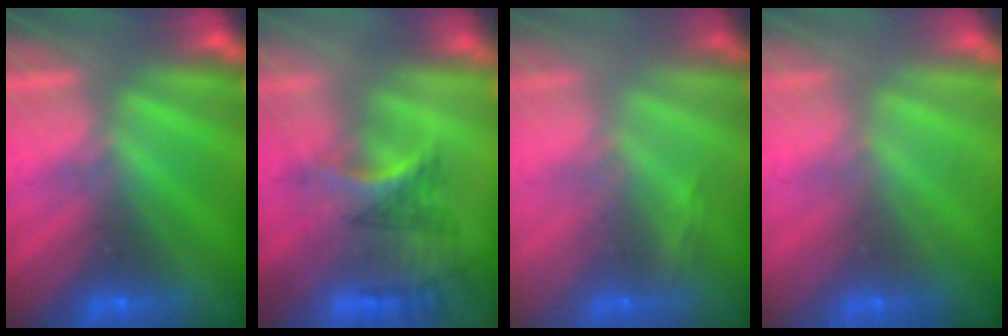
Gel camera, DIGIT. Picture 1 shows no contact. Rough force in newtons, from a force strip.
{"total": 2.9}
{"total": 2.8}
{"total": 9.6}